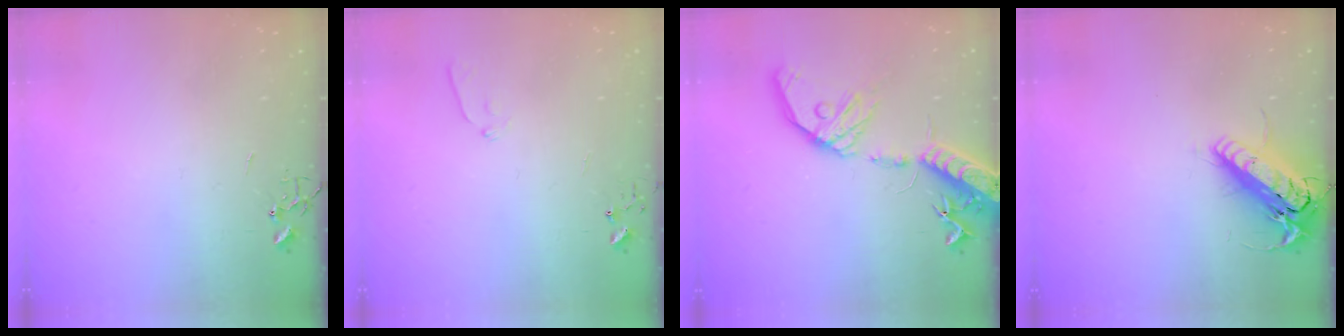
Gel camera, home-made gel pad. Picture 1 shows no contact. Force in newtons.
{"total": 5.6, "press": 5.6, "slide": 0.6}
{"total": 20.1, "press": 19.7, "slide": 3.7}
{"total": 17.8, "press": 17.5, "slide": 3.4}